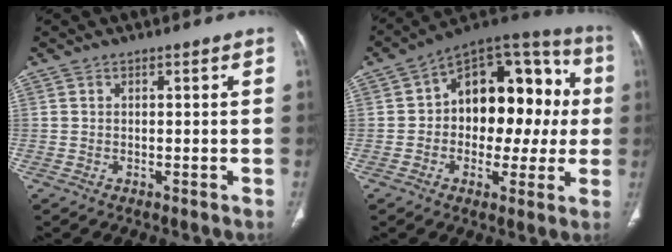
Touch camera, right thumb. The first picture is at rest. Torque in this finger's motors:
{"motor_torque": [-0.79, 1.58, 0.32, 0.09, 0.10]}